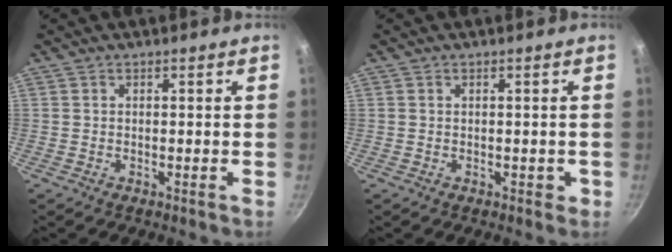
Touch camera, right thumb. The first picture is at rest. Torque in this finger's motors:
{"motor_torque": [-0.28, 0.18, -0.36, 0.26, -0.03]}